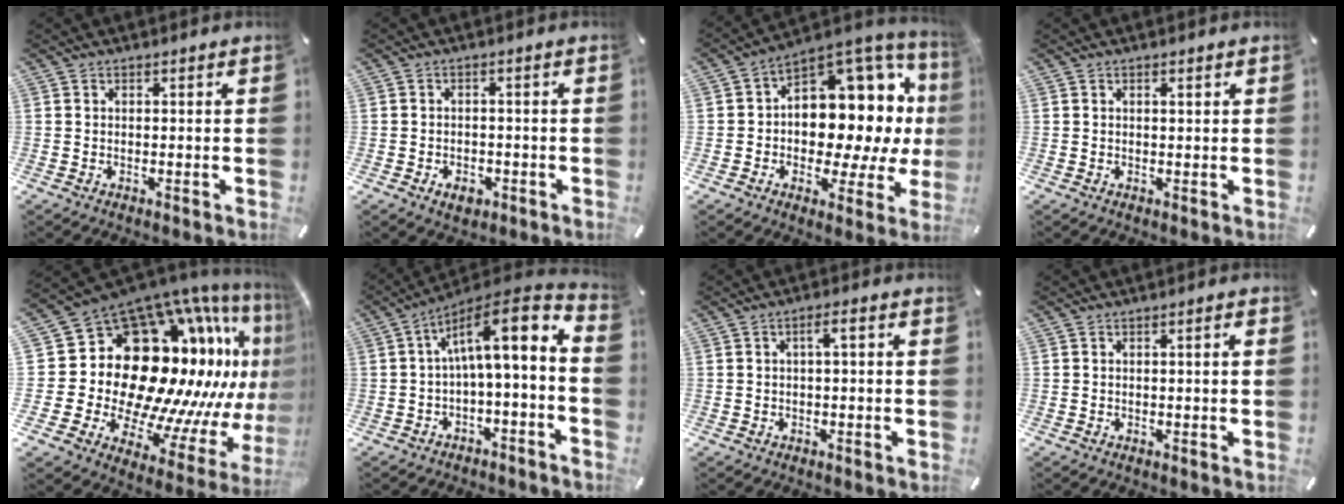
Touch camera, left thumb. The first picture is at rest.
{"total": 3.7, "force": [-1.7, 2.5, 2.1], "torque": [-0.041, 0.005, -0.032]}
{"total": 12.8, "force": [2.7, 9.5, 8.1], "torque": [-0.082, -0.067, 0.044]}
{"total": 1.3, "force": [0.4, 0.3, 1.2], "torque": [-0.015, -0.001, 0.004]}
{"total": 30.0, "force": [6.5, 19.9, 21.5], "torque": [-0.321, -0.155, 0.181]}
{"total": 12.1, "force": [1.9, 3.1, 11.5], "torque": [-0.172, -0.021, 0.022]}
{"total": 2.9, "force": [-0.1, 0.7, 2.8], "torque": [-0.052, 0.011, -0.006]}
{"total": 1.8, "force": [-0.1, 0.0, 1.8], "torque": [-0.028, -0.005, -0.002]}